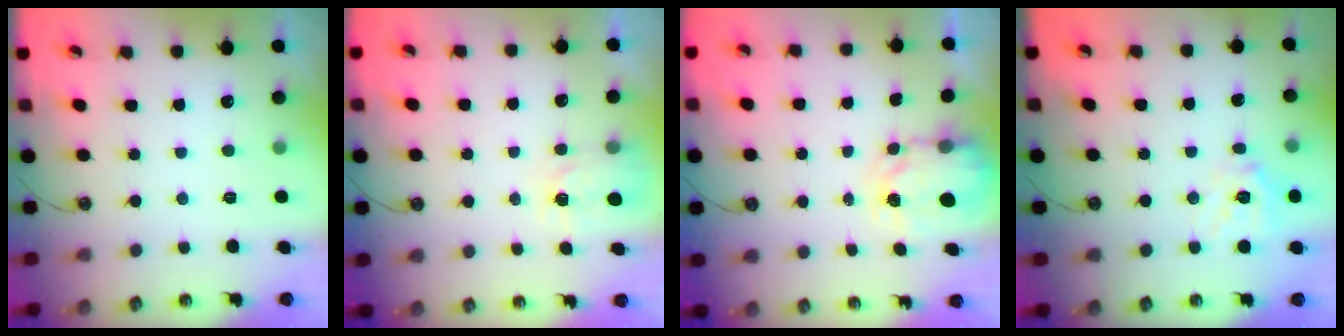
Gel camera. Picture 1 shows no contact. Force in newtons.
{"total": 5.3, "press": 5.2, "slide": 0.4}
{"total": 3.9, "press": 3.9, "slide": 0.1}
{"total": 13.2, "press": 13.0, "slide": 2.1}